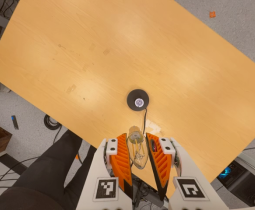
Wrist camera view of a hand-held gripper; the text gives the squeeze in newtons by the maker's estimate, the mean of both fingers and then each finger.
{"total": 12.6, "left": 13.0, "right": 12.2}